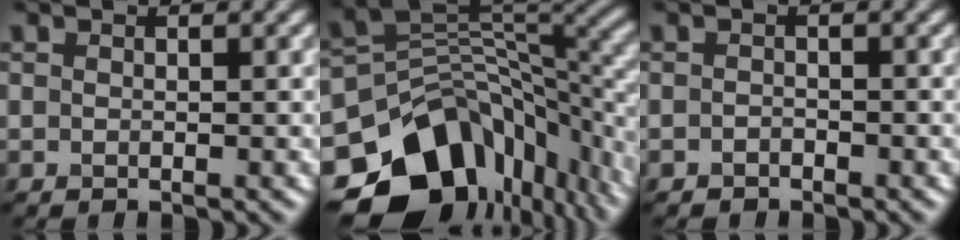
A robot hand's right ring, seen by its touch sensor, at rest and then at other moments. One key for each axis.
{"total": 15.5, "fx": -7.7, "fy": 10.2, "fz": 8.8, "tx": -0.171, "ty": -0.027, "tz": -0.109}
{"total": 0.7, "fx": -0.6, "fy": 0.4, "fz": 0.0, "tx": 0.003, "ty": -0.001, "tz": -0.010}